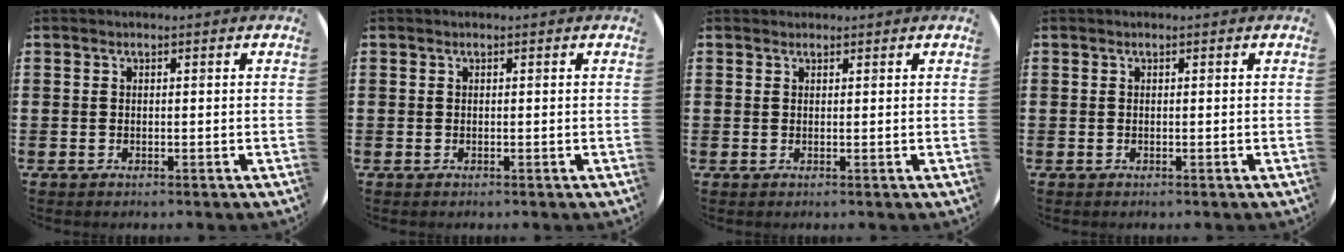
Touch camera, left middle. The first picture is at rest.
{"total": 0.0}
{"total": 0.5, "force": [0.5, 0.2, -0.1], "torque": [0.011, 0.001, 0.007]}
{"total": 0.0}